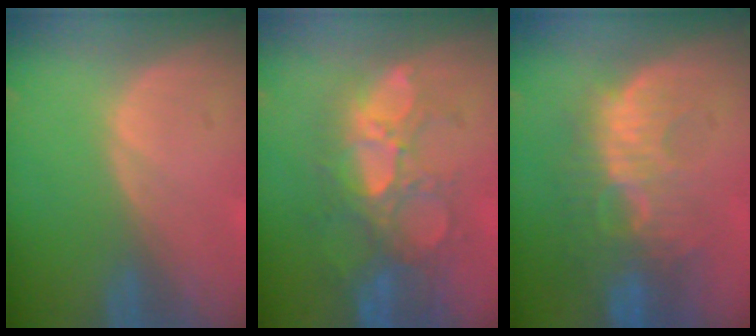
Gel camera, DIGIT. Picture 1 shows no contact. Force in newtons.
{"total": 10.9, "press": 9.5, "slide": 5.4}
{"total": 10.8, "press": 9.4, "slide": 5.3}